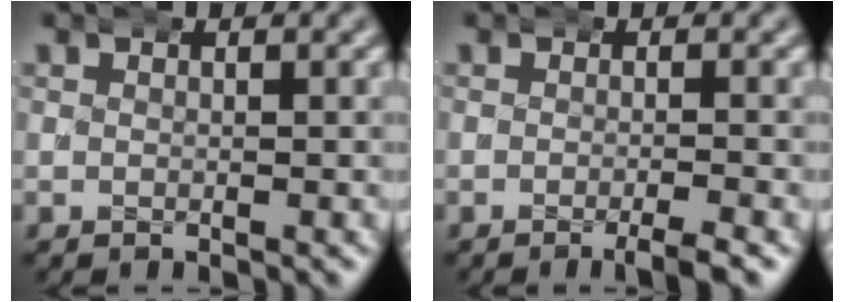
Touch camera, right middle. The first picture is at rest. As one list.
[{"total": 1.9, "force": [-1.1, 0.0, 1.6], "torque": [-0.022, 0.008, -0.025]}]